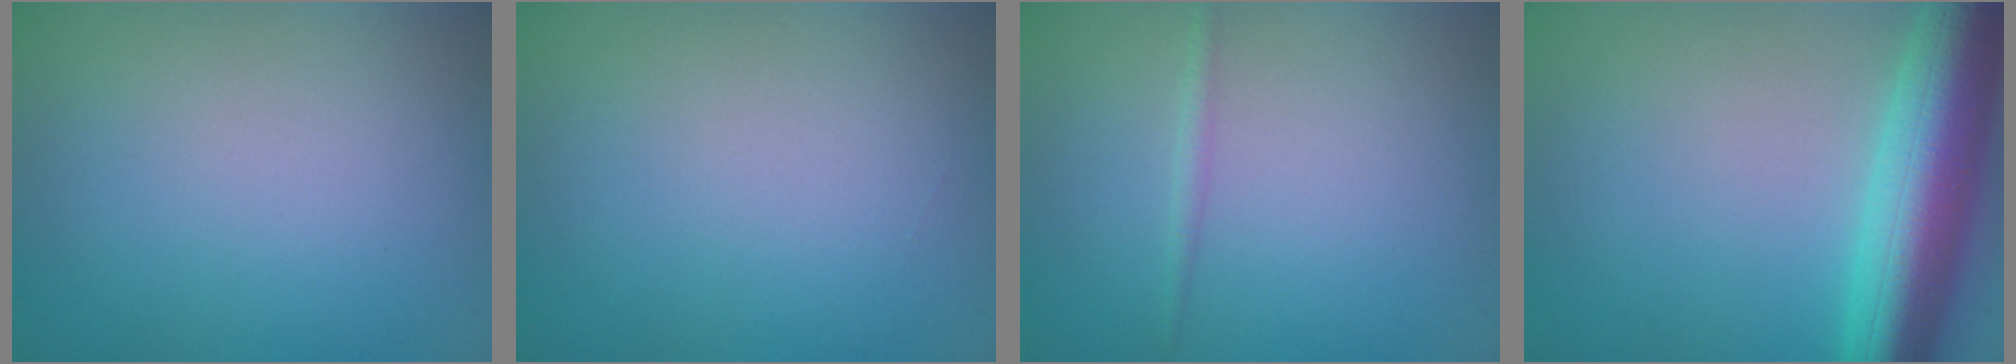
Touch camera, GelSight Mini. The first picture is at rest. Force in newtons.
{"total": 0.0}
{"total": 0.8, "press": 0.8, "slide": 0.1}
{"total": 9.2, "press": 9.2, "slide": 0.4}